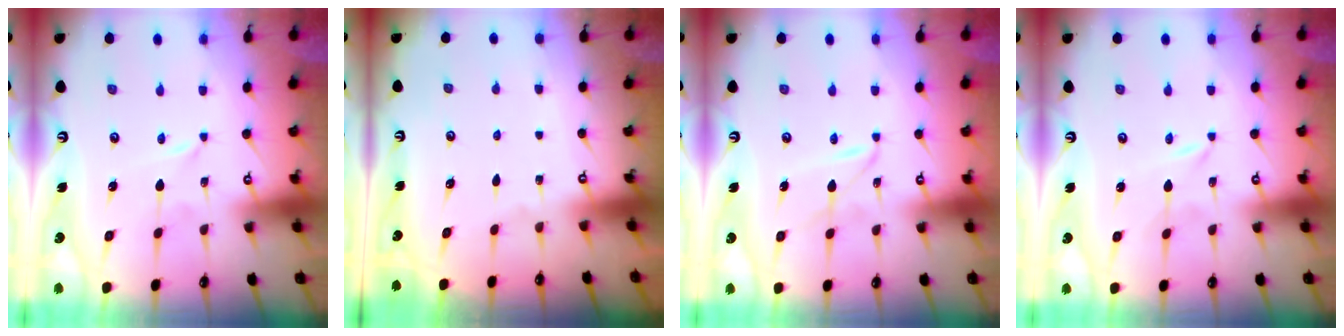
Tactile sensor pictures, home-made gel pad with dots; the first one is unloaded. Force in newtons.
{"total": 0.0}
{"total": 2.9, "press": 2.9, "slide": 0.3}
{"total": 0.0}